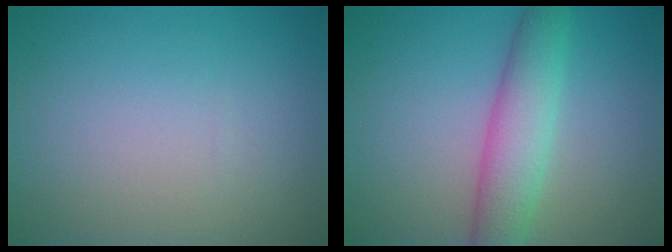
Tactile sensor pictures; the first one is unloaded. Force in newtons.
{"total": 4.9, "press": 4.9, "slide": 0.2}